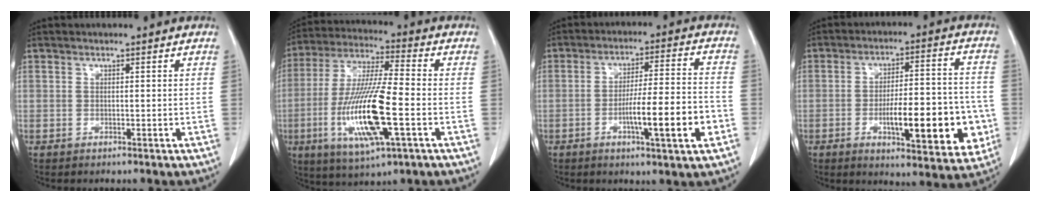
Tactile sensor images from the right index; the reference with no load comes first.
{"total": 16.4, "force": [-4.3, 2.1, 15.7], "torque": [-0.324, -0.017, -0.076]}
{"total": 11.6, "force": [-4.0, 0.4, 10.9], "torque": [-0.176, -0.001, -0.062]}
{"total": 15.5, "force": [-4.2, 4.1, 14.3], "torque": [-0.202, 0.011, -0.055]}